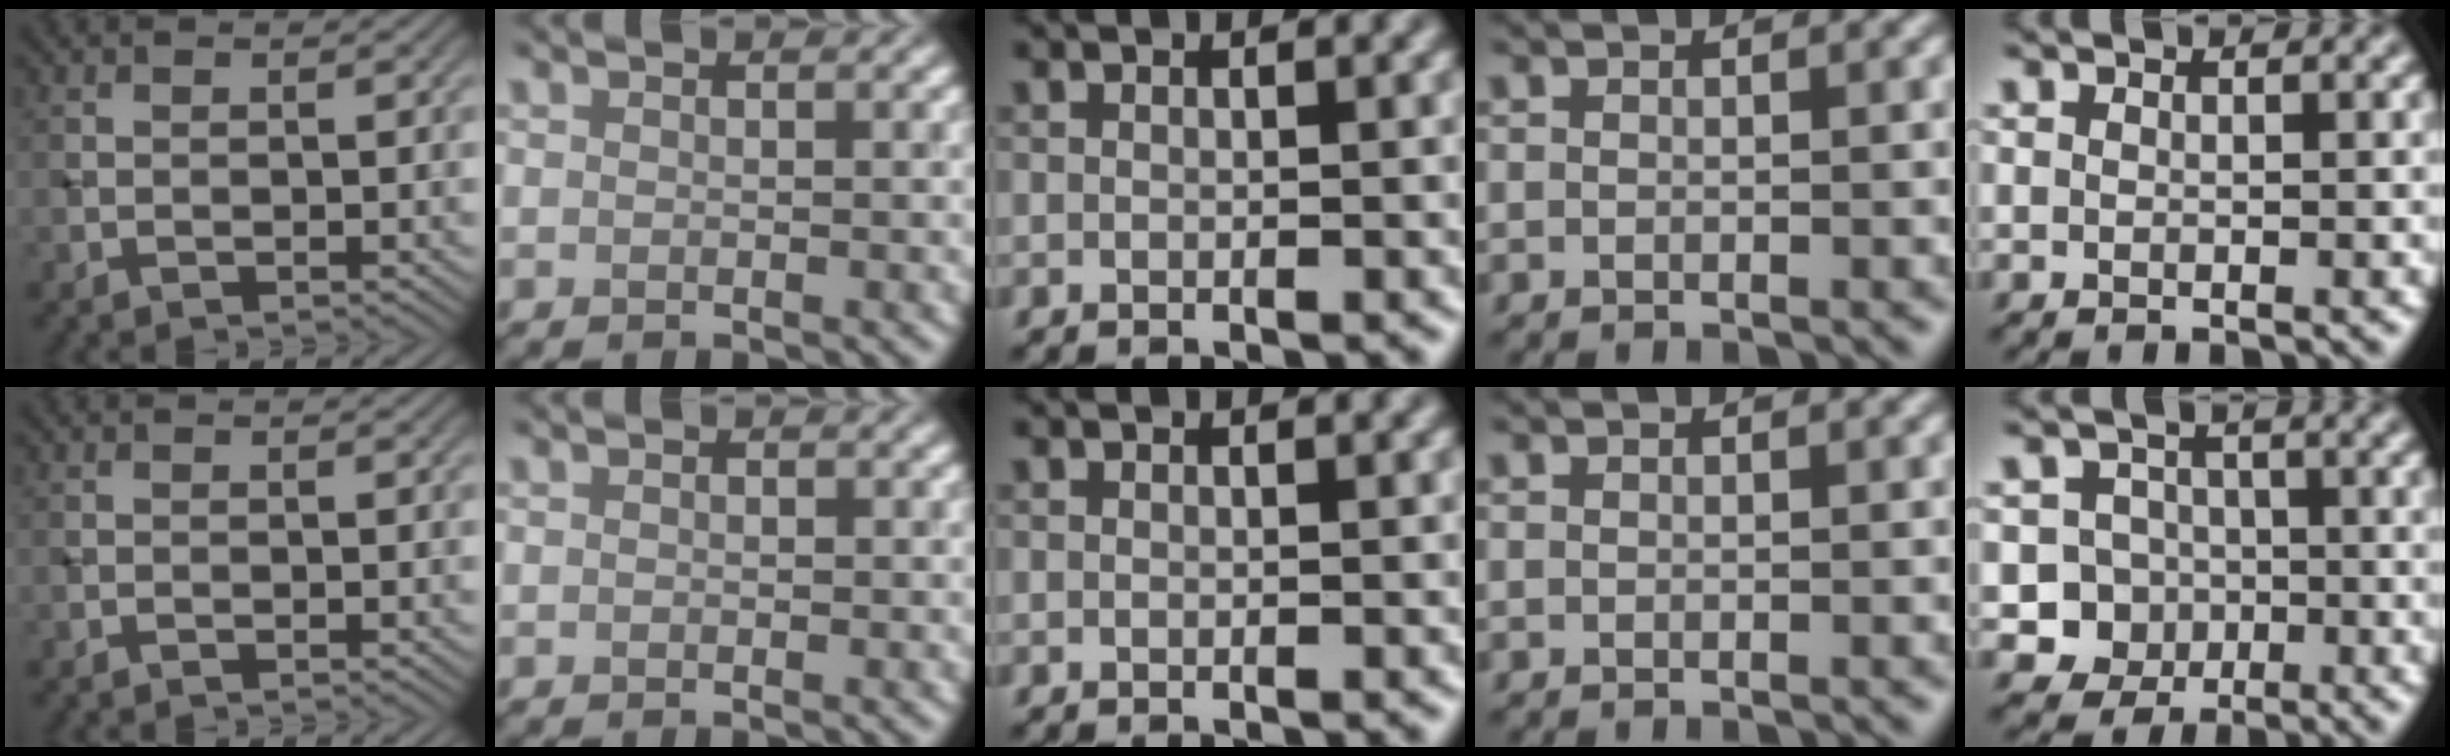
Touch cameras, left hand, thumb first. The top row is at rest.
{"little": {"total": 5.4, "force": [-1.9, 4.9, 1.2], "torque": [0.001, 0.002, -0.059]}}